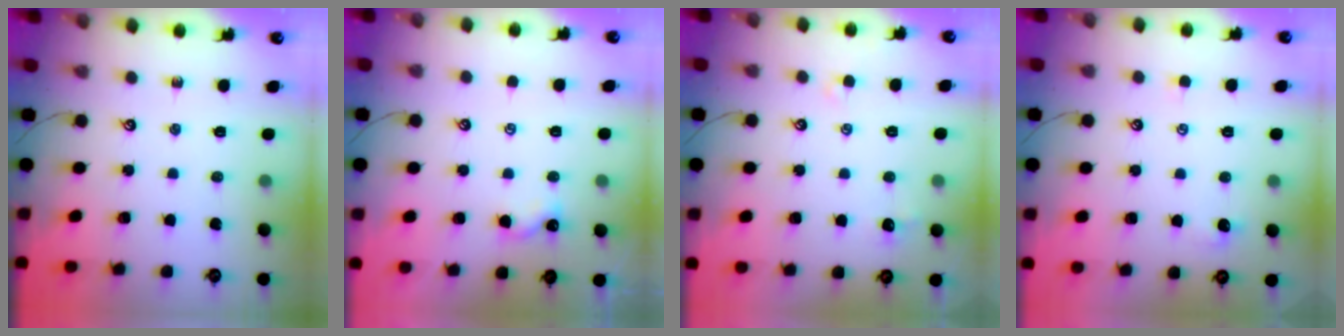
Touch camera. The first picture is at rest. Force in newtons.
{"total": 0.0}
{"total": 0.6, "press": 0.2, "slide": 0.6}
{"total": 1.0, "press": 1.0, "slide": 0.3}